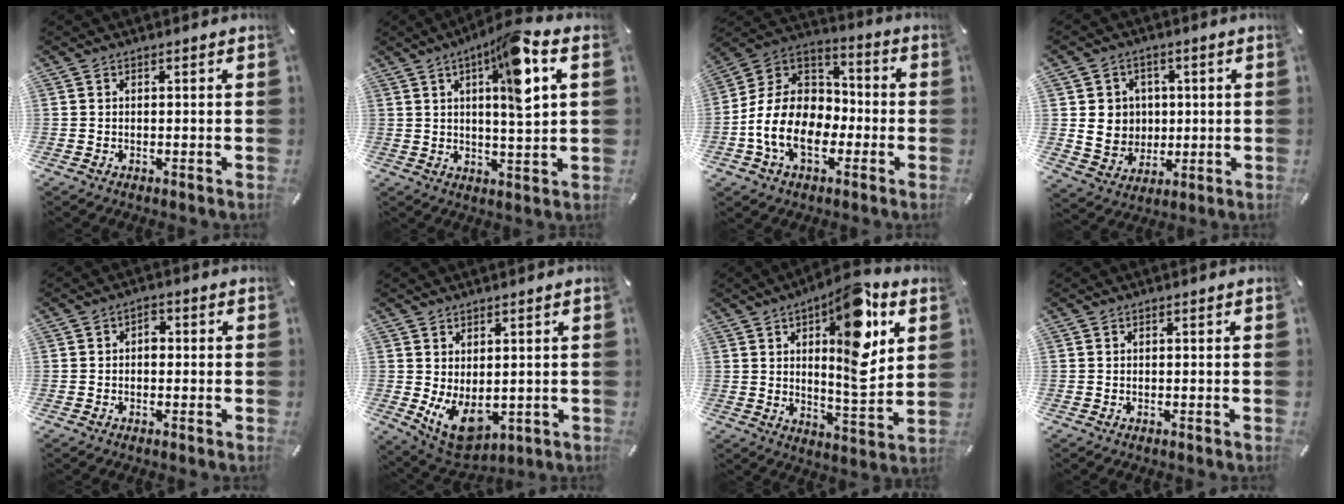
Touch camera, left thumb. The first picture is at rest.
{"total": 12.0, "force": [4.4, 2.1, 10.9], "torque": [-0.161, -0.020, 0.064]}
{"total": 14.8, "force": [-5.1, 10.9, 8.6], "torque": [-0.207, 0.018, -0.096]}
{"total": 8.2, "force": [0.8, 7.9, 1.9], "torque": [-0.028, -0.002, 0.017]}
{"total": 2.3, "force": [-0.2, 1.6, 1.7], "torque": [-0.027, 0.006, -0.009]}
{"total": 7.8, "force": [-0.5, 5.3, 5.8], "torque": [-0.098, -0.016, -0.005]}
{"total": 17.1, "force": [7.2, 6.0, 14.3], "torque": [-0.193, -0.043, 0.110]}
{"total": 0.0}